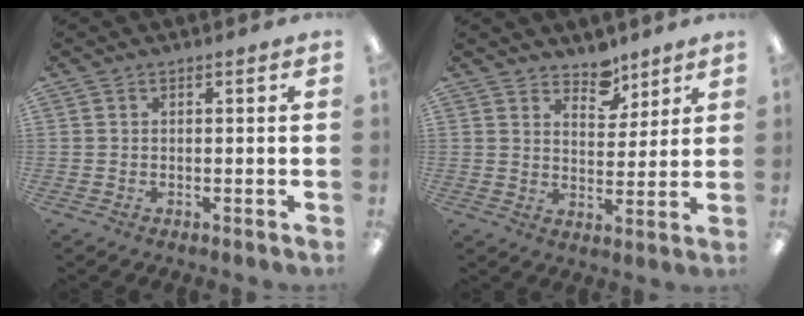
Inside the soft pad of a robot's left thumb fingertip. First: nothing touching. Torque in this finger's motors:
{"motor_torque": [-0.05, 0.07, -0.20, -0.22, -0.02]}